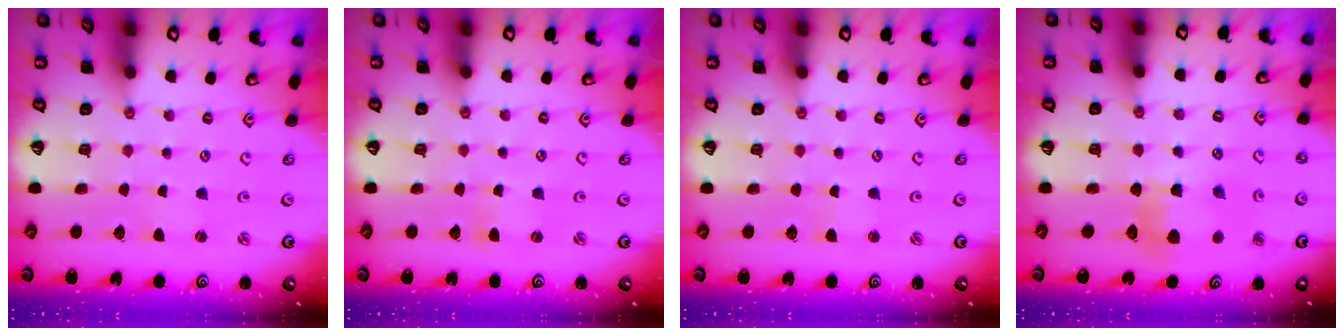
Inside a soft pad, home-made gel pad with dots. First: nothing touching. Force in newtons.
{"total": 0.6, "press": 0.6, "slide": 0.1}
{"total": 1.5, "press": 1.4, "slide": 0.3}
{"total": 7.0, "press": 7.0, "slide": 0.6}